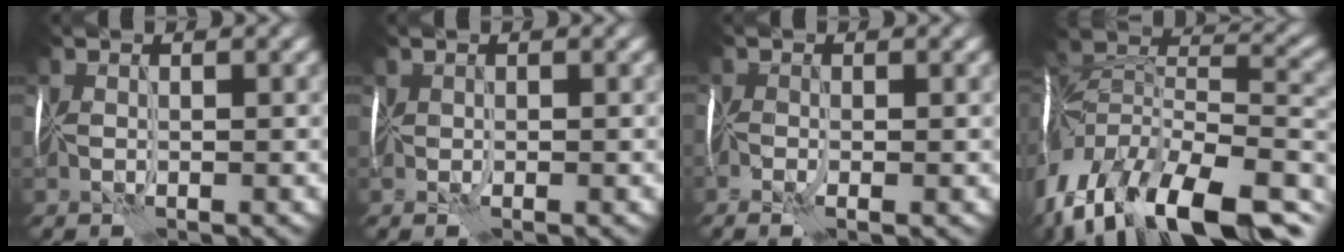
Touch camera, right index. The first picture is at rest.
{"total": 0.6, "force": [-0.2, 0.2, 0.5], "torque": [-0.006, -0.002, -0.005]}
{"total": 2.5, "force": [-1.3, 1.0, 1.9], "torque": [-0.032, -0.002, -0.018]}
{"total": 15.8, "force": [-8.9, 7.2, 10.9], "torque": [-0.219, 0.003, -0.145]}